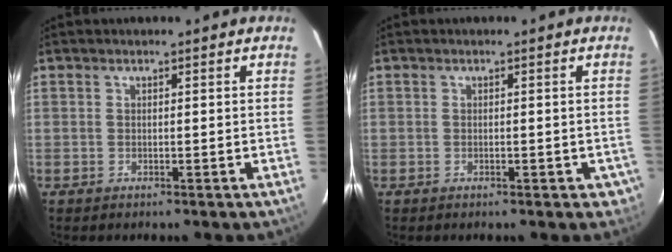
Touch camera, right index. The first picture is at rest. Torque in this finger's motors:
{"motor_torque": [-0.04, -0.03, 0.00, 0.00]}